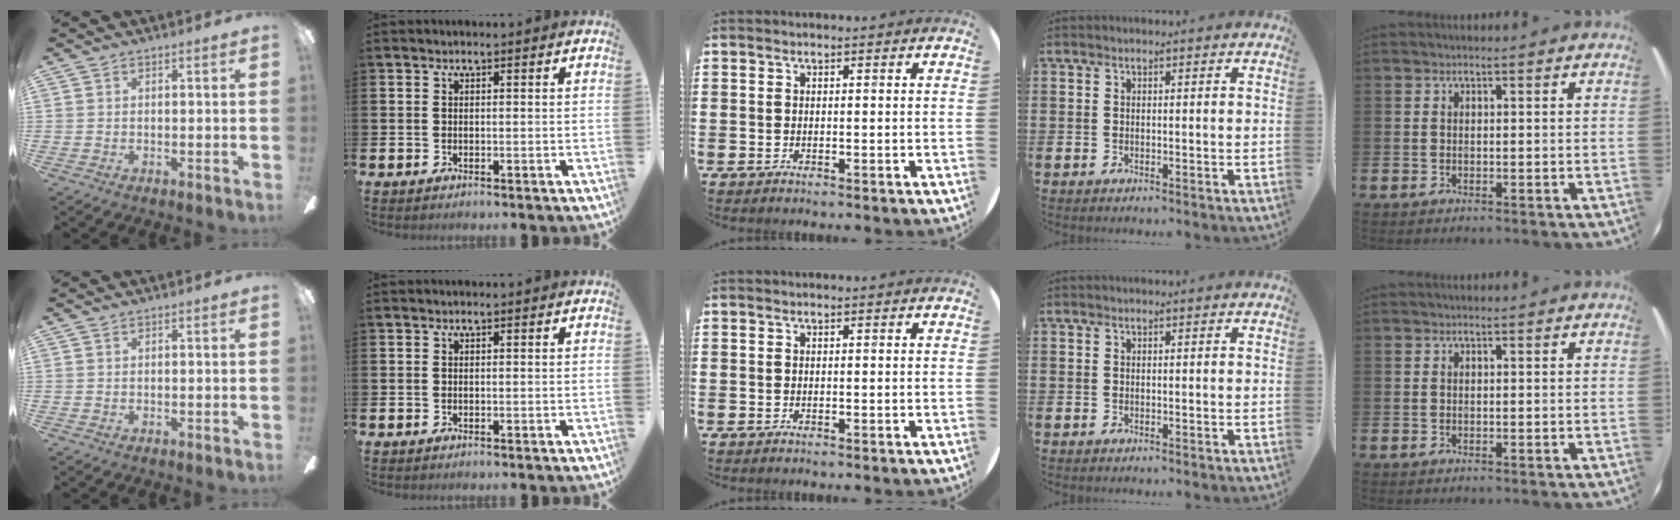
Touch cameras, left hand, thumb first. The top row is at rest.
{}